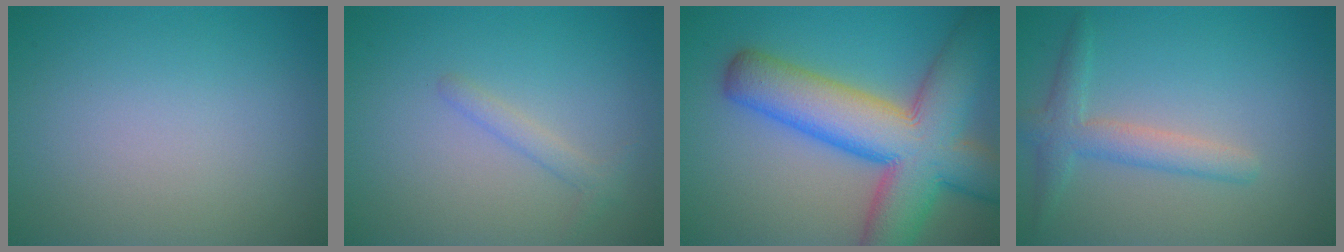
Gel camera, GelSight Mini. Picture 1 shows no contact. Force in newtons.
{"total": 1.3, "press": 1.3, "slide": 0.1}
{"total": 12.6, "press": 12.6, "slide": 0.6}
{"total": 2.9, "press": 2.9, "slide": 0.1}